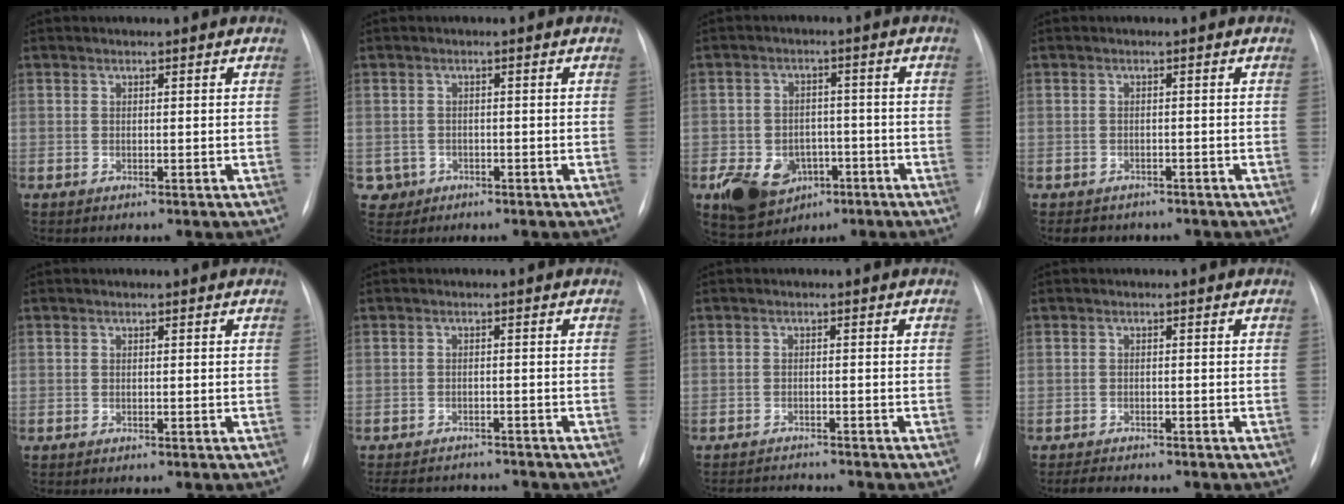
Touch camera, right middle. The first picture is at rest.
{"total": 2.6, "force": [-1.1, 2.4, -0.2], "torque": [0.004, 0.010, -0.017]}
{"total": 11.1, "force": [-5.2, 8.0, 5.6], "torque": [-0.099, 0.006, -0.071]}
{"total": 3.9, "force": [-3.3, 2.1, 0.6], "torque": [-0.011, 0.003, -0.039]}
{"total": 0.0}
{"total": 9.6, "force": [-9.0, 2.5, 2.3], "torque": [-0.044, 0.009, -0.118]}
{"total": 4.2, "force": [-4.1, -0.4, 0.4], "torque": [-0.006, -0.013, -0.064]}
{"total": 3.1, "force": [-2.9, 0.7, 1.0], "torque": [-0.020, -0.009, -0.042]}